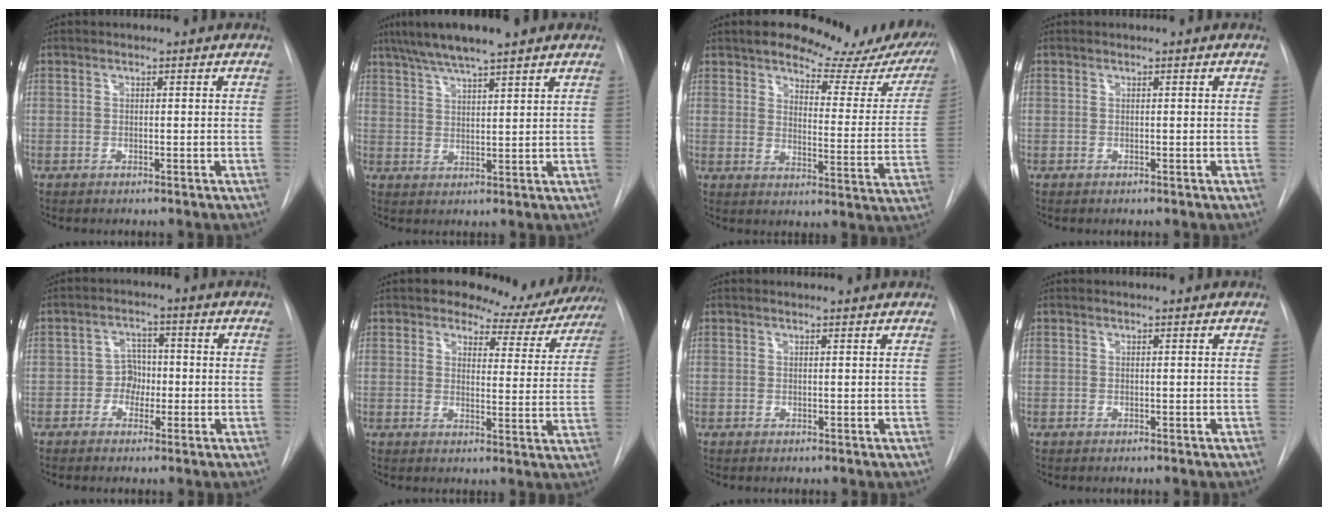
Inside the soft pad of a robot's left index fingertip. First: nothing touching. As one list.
[{"total": 9.5, "force": [7.4, 0.8, 6.0], "torque": [-0.103, 0.032, 0.122]}, {"total": 21.8, "force": [19.2, 6.5, 8.1], "torque": [-0.090, -0.056, 0.213]}, {"total": 0.0}, {"total": 3.5, "force": [-1.0, 2.9, 1.7], "torque": [-0.022, 0.011, -0.020]}, {"total": 10.7, "force": [9.9, 3.9, 1.4], "torque": [0.004, -0.019, 0.100]}, {"total": 2.4, "force": [2.3, 0.2, 0.5], "torque": [-0.011, 0.017, 0.028]}, {"total": 0.6, "force": [0.6, 0.0, 0.1], "torque": [-0.003, 0.008, 0.010]}]